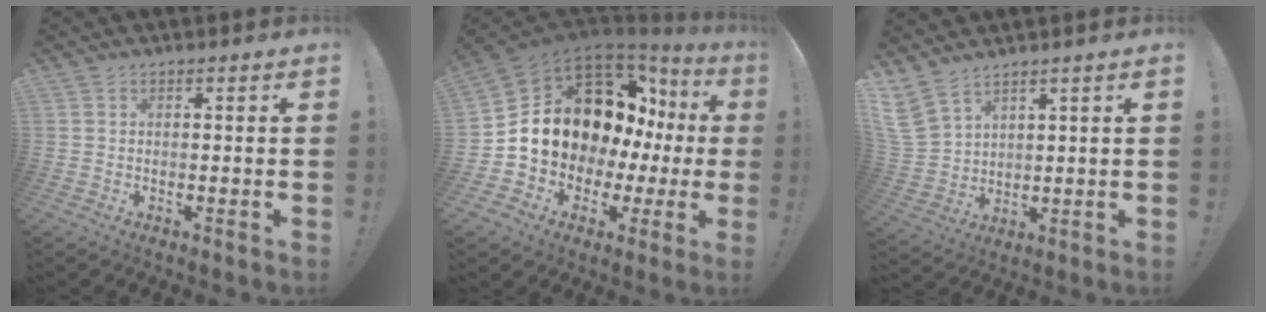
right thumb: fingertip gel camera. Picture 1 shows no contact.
{"total": 17.3, "force": [4.0, 12.7, 11.2], "torque": [-0.172, -0.033, 0.106]}
{"total": 7.5, "force": [5.8, 3.4, 3.4], "torque": [-0.075, -0.036, 0.117]}